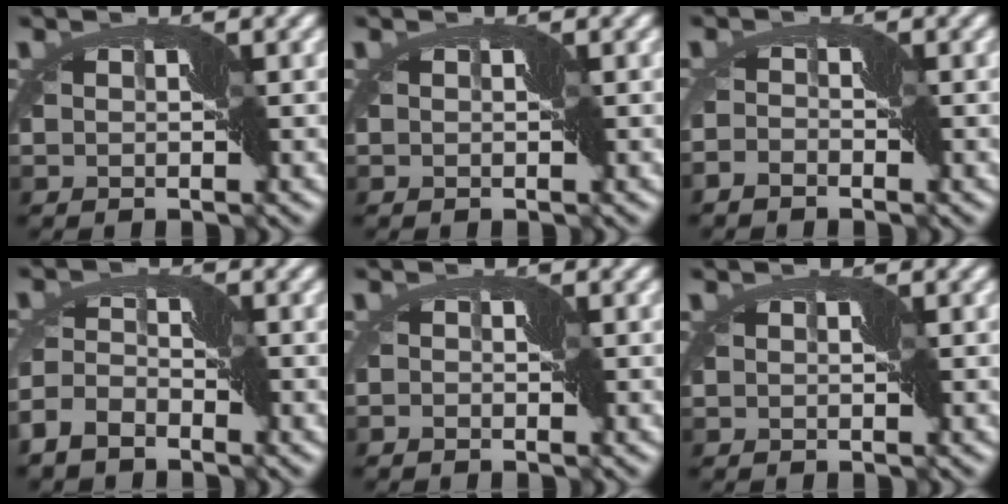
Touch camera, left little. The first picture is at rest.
{"total": 0.0}
{"total": 1.6, "force": [-1.5, 0.6, 0.4], "torque": [-0.015, 0.003, -0.035]}
{"total": 4.2, "force": [-3.2, 1.8, 1.9], "torque": [-0.052, 0.006, -0.078]}
{"total": 0.6, "force": [-0.5, 0.3, 0.0], "torque": [-0.002, 0.002, -0.010]}
{"total": 0.0}